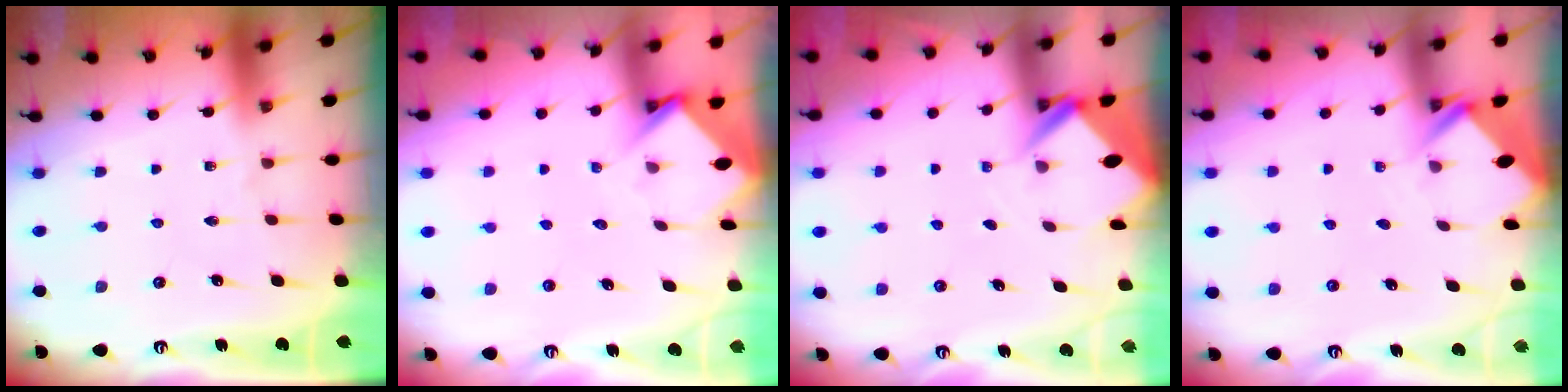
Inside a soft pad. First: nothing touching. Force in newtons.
{"total": 3.4, "press": 3.4, "slide": 0.3}
{"total": 2.8, "press": 2.8, "slide": 0.1}
{"total": 2.7, "press": 2.7, "slide": 0.1}